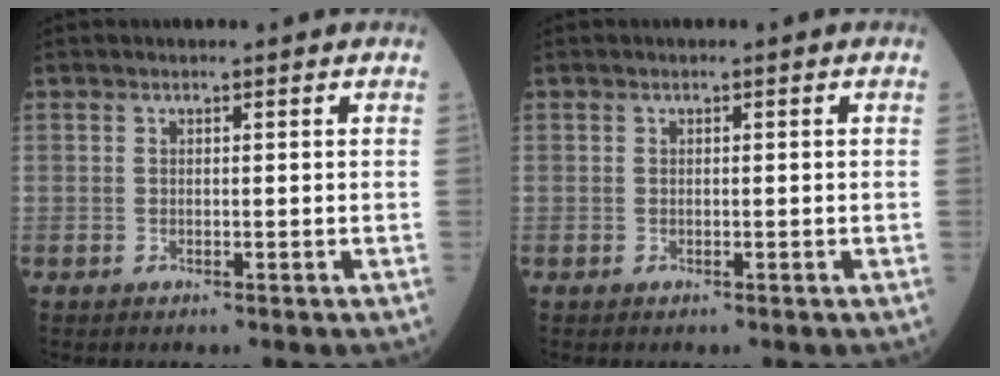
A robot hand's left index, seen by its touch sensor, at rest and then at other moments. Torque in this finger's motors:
{"motor_torque": [0.02, 0.02, 0.00, 0.00]}